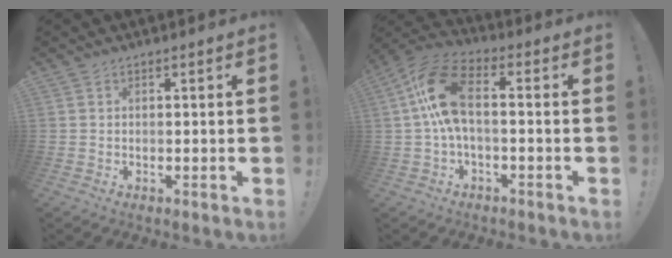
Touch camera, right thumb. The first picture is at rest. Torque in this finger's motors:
{"motor_torque": [0.52, 1.85, 0.97, -0.71, 0.47]}